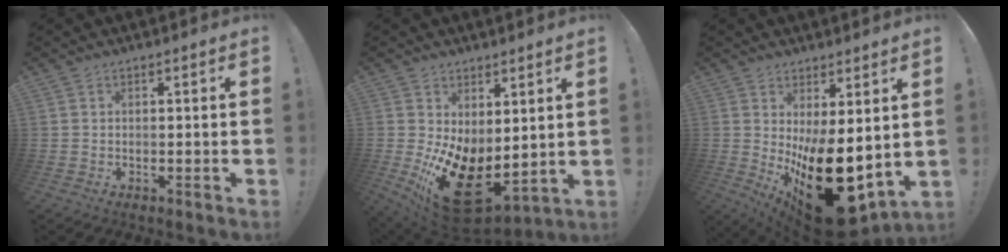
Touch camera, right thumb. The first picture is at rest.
{"total": 16.1, "force": [-3.1, 9.7, 12.4], "torque": [-0.209, -0.002, -0.029]}
{"total": 21.7, "force": [-5.0, 10.1, 18.6], "torque": [-0.256, 0.015, -0.050]}